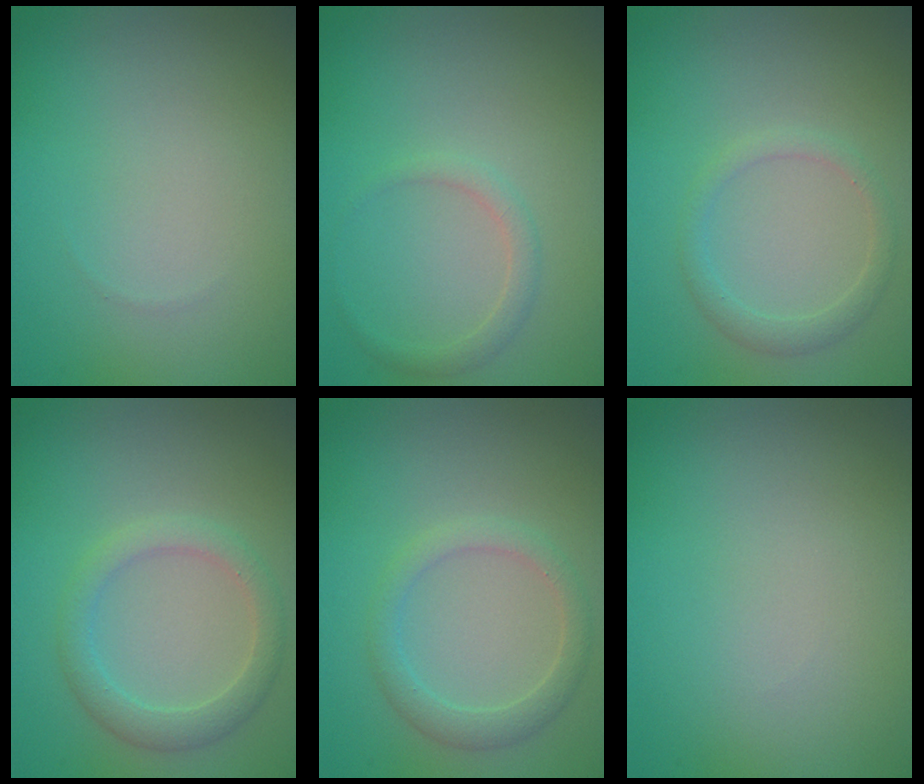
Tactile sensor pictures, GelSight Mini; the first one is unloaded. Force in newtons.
{"total": 1.3, "press": 1.3, "slide": 0.1}
{"total": 1.7, "press": 1.7, "slide": 0.1}
{"total": 2.8, "press": 2.8, "slide": 0.1}
{"total": 2.3, "press": 2.3, "slide": 0.1}
{"total": 0.0}